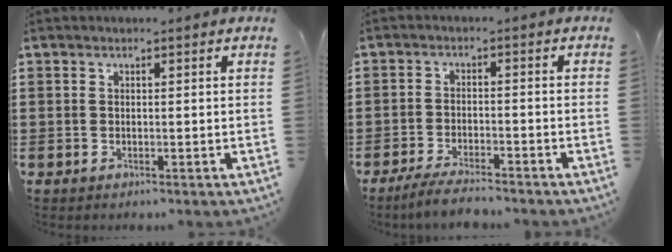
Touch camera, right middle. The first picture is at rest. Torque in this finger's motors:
{"motor_torque": [0.48, -0.40, 0.19, 0.09]}